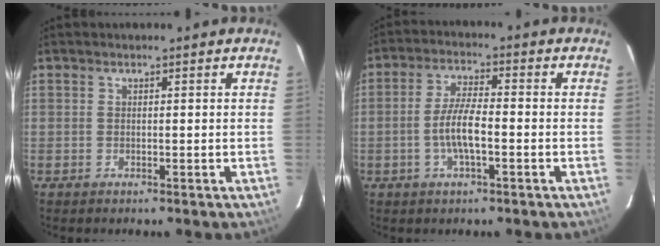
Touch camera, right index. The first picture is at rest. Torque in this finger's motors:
{"motor_torque": [0.53, 0.21, 0.44, 0.12]}